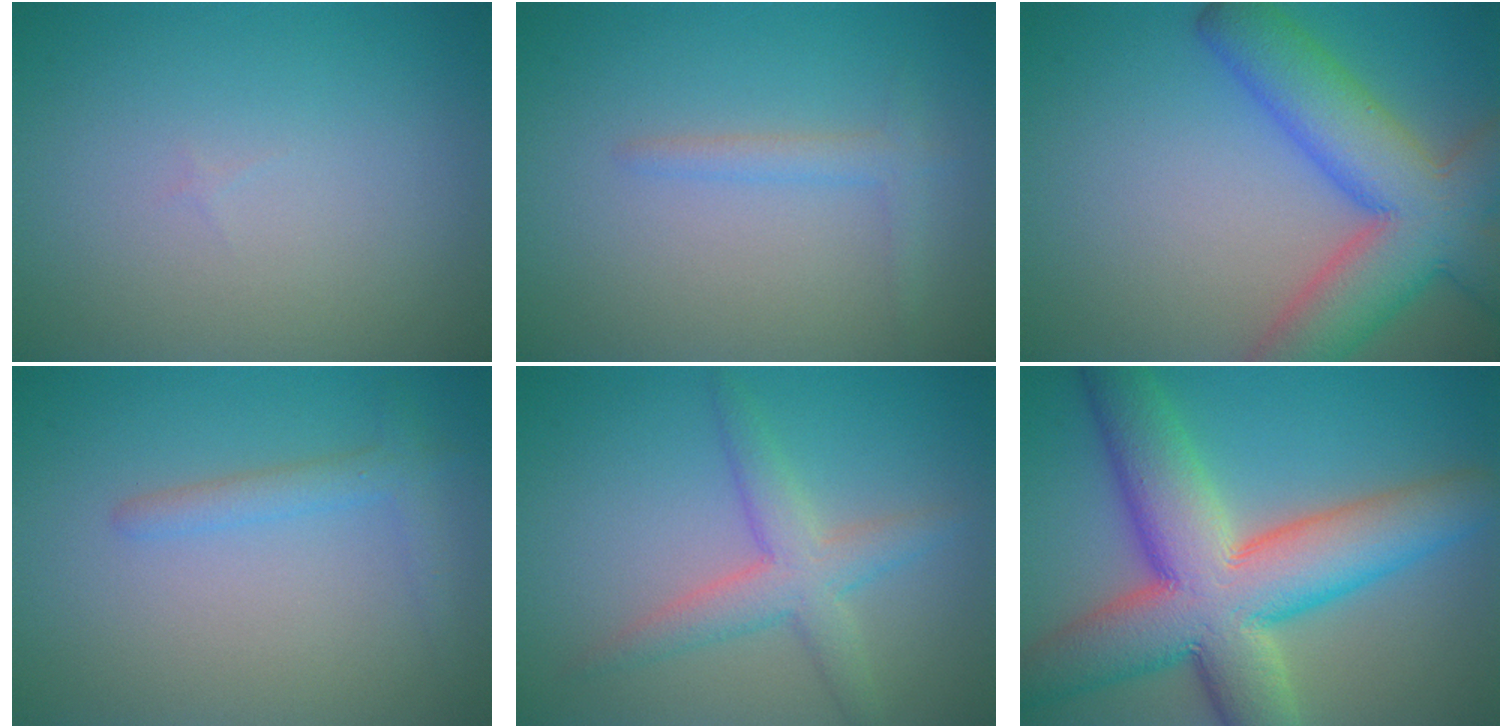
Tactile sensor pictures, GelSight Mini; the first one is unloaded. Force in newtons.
{"total": 1.4, "press": 1.4, "slide": 0.2}
{"total": 9.6, "press": 9.6, "slide": 0.6}
{"total": 1.9, "press": 1.9, "slide": 0.1}
{"total": 3.6, "press": 3.6, "slide": 0.1}
{"total": 12.8, "press": 12.8, "slide": 0.7}